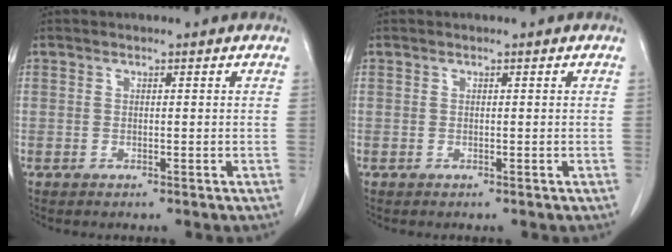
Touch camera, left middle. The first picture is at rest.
{"total": 0.0}